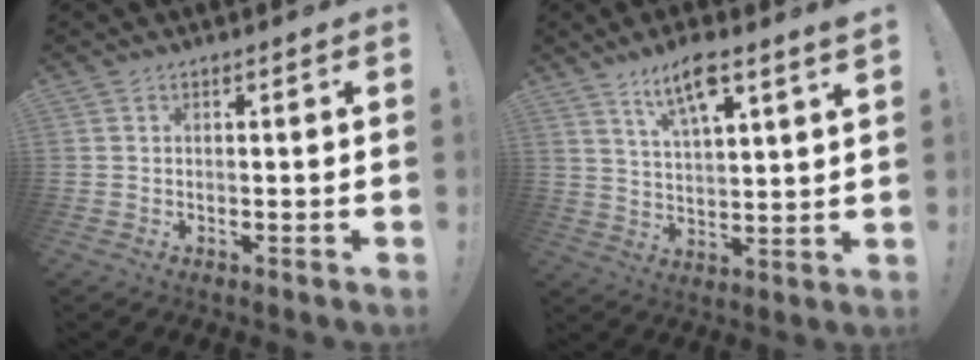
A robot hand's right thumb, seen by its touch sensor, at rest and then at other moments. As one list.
[{"total": 10.7, "force": [7.0, 2.1, 7.8], "torque": [-0.131, -0.029, 0.117]}]